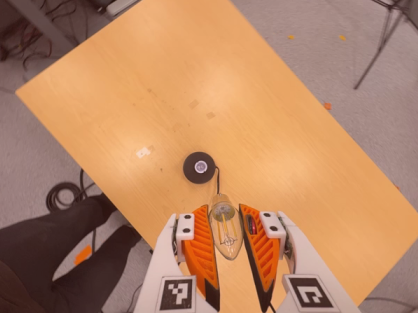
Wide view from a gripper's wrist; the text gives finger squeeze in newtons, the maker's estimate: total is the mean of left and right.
{"total": 13.7, "left": 15.2, "right": 12.3}